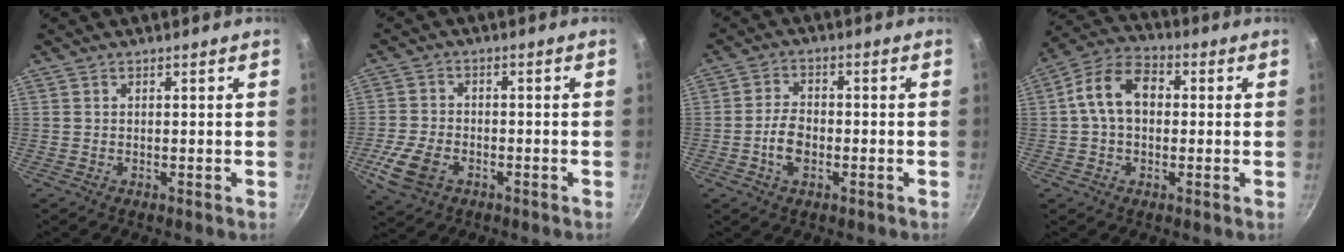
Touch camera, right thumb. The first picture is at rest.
{"total": 8.2, "force": [-3.3, 5.4, 5.1], "torque": [-0.109, 0.014, -0.063]}
{"total": 5.6, "force": [-1.6, 3.5, 4.0], "torque": [-0.068, 0.019, -0.034]}
{"total": 10.4, "force": [0.8, 7.3, 7.3], "torque": [-0.108, 0.030, -0.003]}